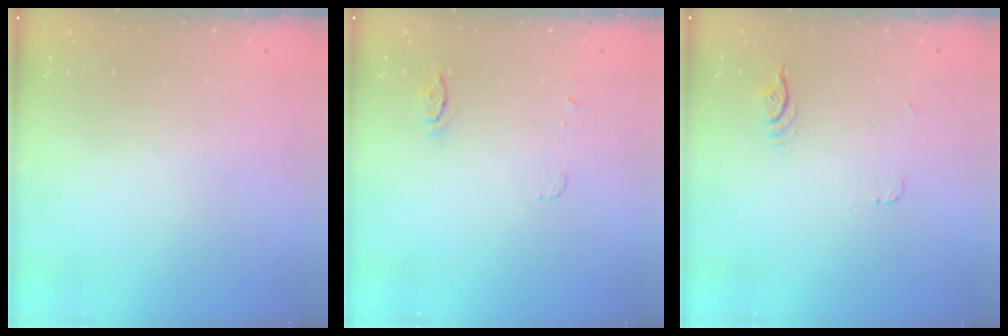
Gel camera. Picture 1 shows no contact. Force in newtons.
{"total": 5.5, "press": 5.4, "slide": 0.4}
{"total": 3.9, "press": 3.6, "slide": 1.7}